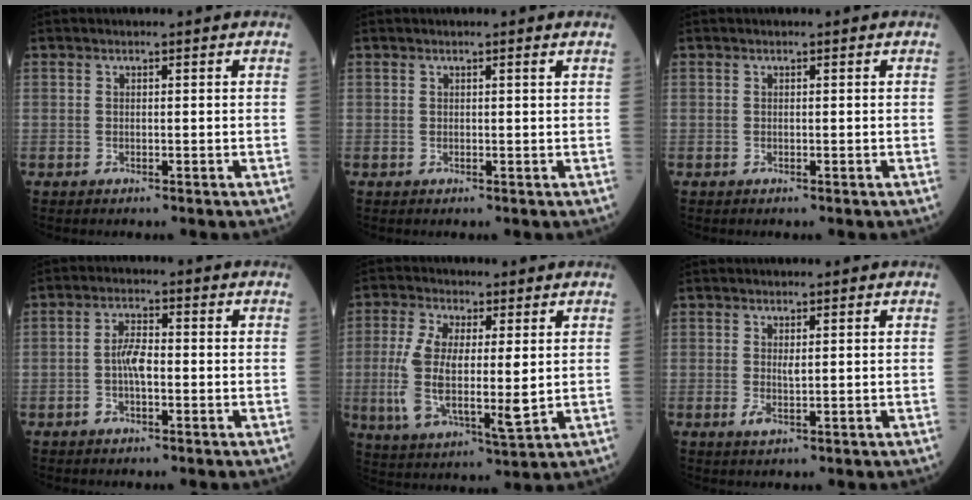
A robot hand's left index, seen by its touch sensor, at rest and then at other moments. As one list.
[{"total": 0.5, "force": [0.2, -0.2, 0.4], "torque": [-0.018, -0.008, 0.006]}, {"total": 0.0}, {"total": 3.9, "force": [-0.9, 1.4, 3.6], "torque": [-0.077, 0.006, -0.020]}, {"total": 12.2, "force": [0.2, 3.8, 11.6], "torque": [-0.250, -0.012, 0.007]}, {"total": 1.8, "force": [0.1, 0.4, 1.8], "torque": [-0.040, -0.006, 0.007]}]